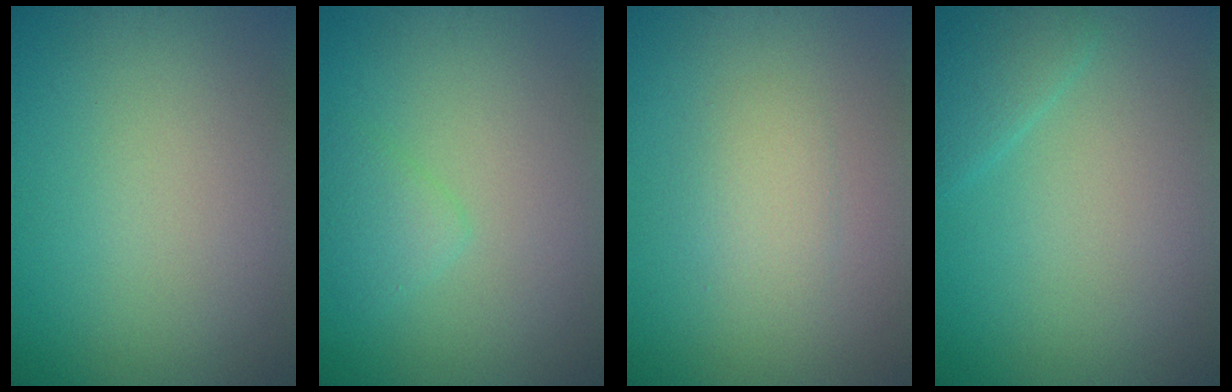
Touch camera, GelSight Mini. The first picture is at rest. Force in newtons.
{"total": 1.6, "press": 1.6, "slide": 0.1}
{"total": 1.8, "press": 1.8, "slide": 0.1}
{"total": 1.7, "press": 1.7, "slide": 0.1}